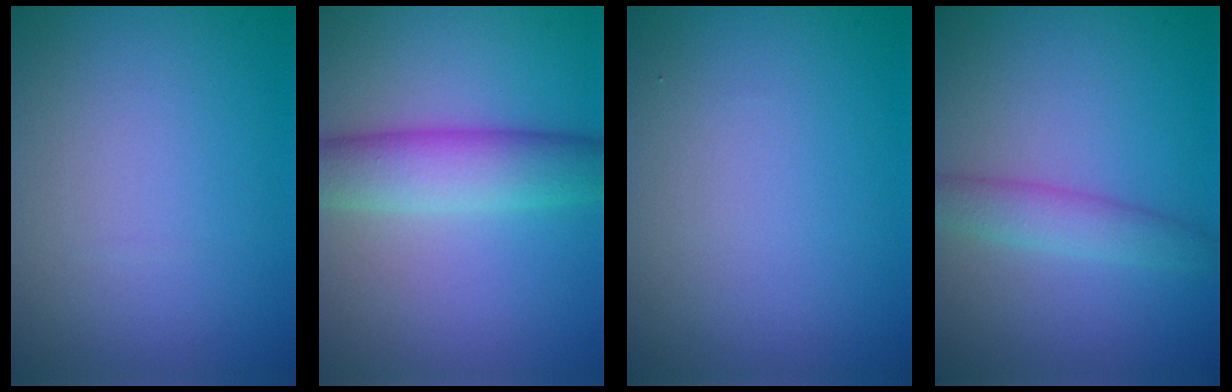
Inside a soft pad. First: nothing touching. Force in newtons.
{"total": 6.1, "press": 6.1, "slide": 0.1}
{"total": 0.0}
{"total": 2.7, "press": 2.7, "slide": 0.1}